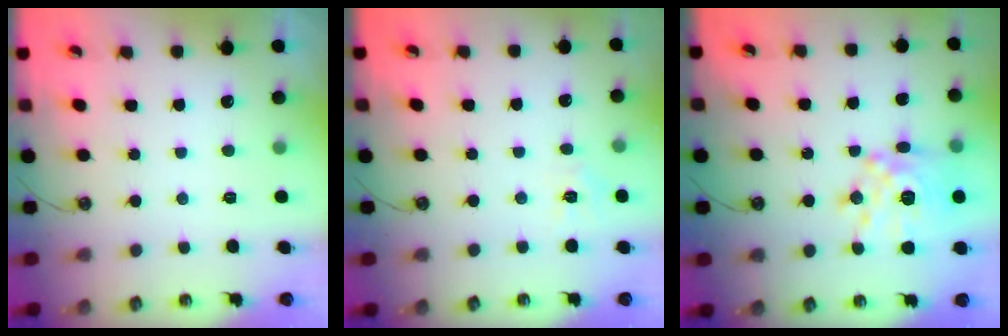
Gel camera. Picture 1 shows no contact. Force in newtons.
{"total": 4.6, "press": 4.6, "slide": 0.6}
{"total": 14.8, "press": 14.8, "slide": 1.4}